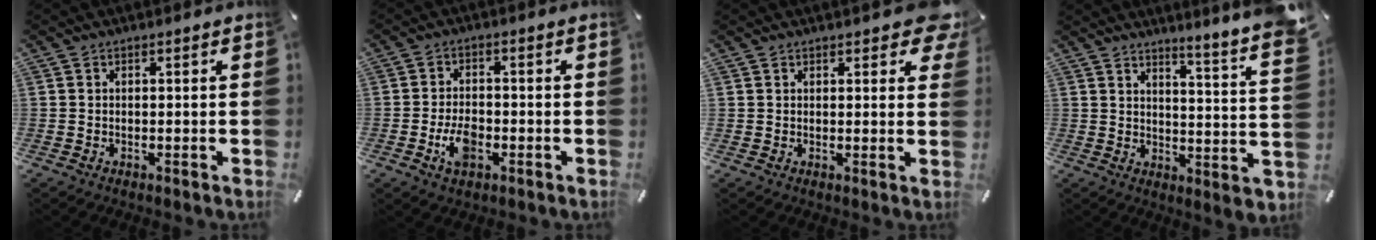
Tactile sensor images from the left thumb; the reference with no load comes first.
{"total": 6.4, "force": [-2.3, 3.8, 4.6], "torque": [-0.100, 0.007, -0.044]}
{"total": 4.8, "force": [3.1, 2.5, 2.6], "torque": [-0.019, -0.013, 0.051]}
{"total": 7.4, "force": [4.9, -0.9, 5.5], "torque": [-0.085, -0.076, 0.074]}